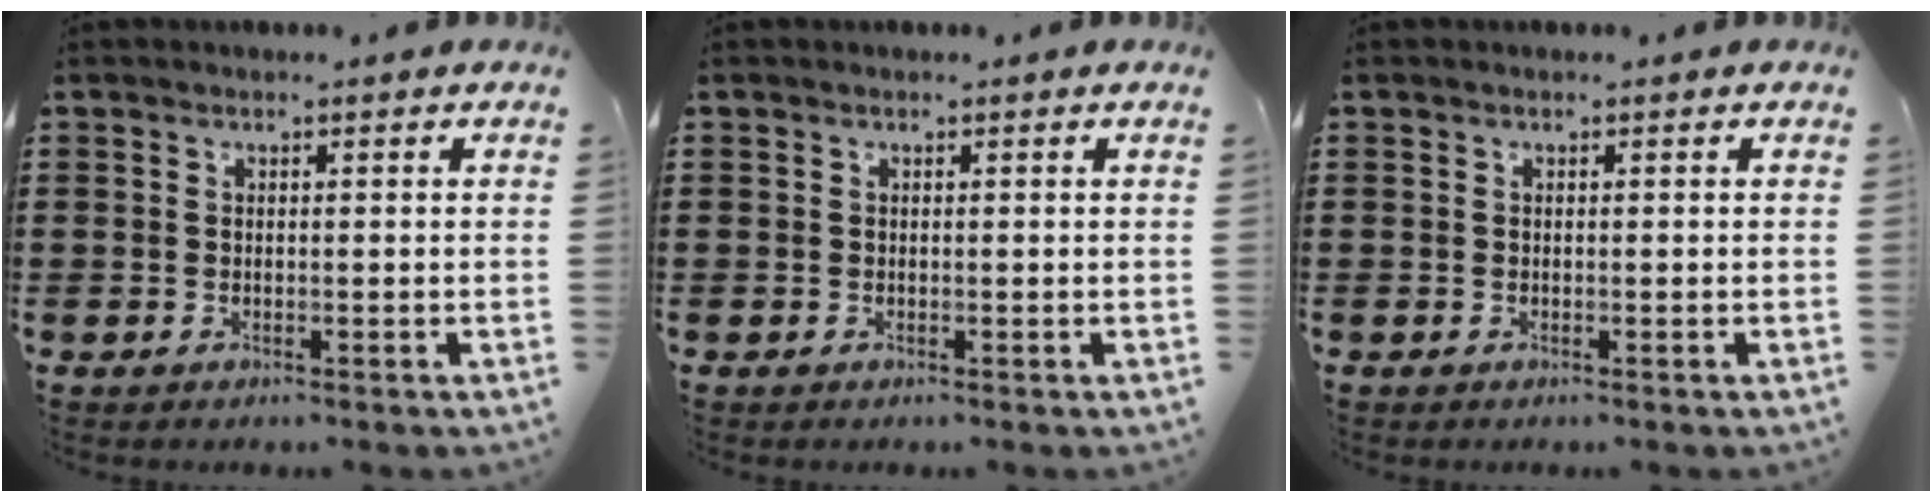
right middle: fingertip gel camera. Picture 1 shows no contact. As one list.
[{"total": 0.0}, {"total": 0.0}]